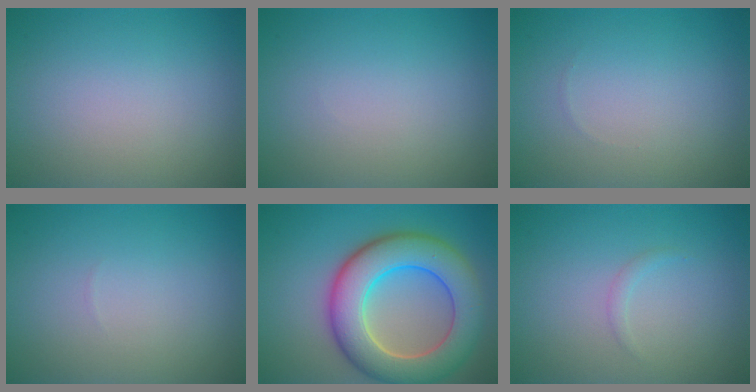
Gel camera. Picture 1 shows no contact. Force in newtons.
{"total": 0.0}
{"total": 0.0}
{"total": 0.0}
{"total": 9.9, "press": 9.8, "slide": 0.7}
{"total": 0.7, "press": 0.7, "slide": 0.1}